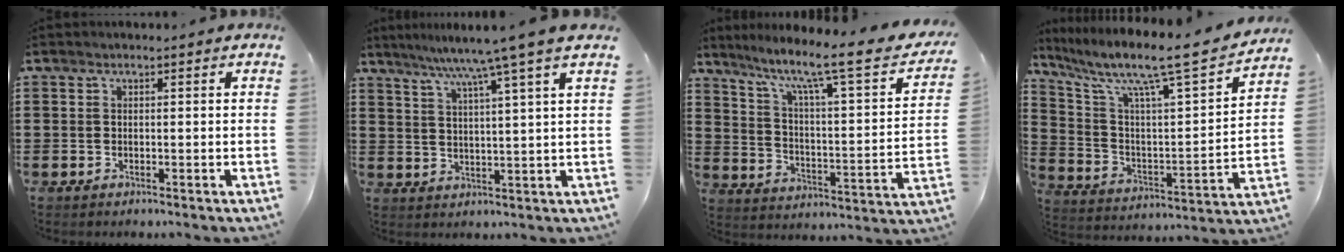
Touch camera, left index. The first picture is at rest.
{"total": 7.4, "force": [5.7, -1.6, 4.5], "torque": [-0.105, -0.023, 0.092]}
{"total": 9.0, "force": [6.7, 0.6, 5.9], "torque": [-0.124, -0.057, 0.098]}
{"total": 9.2, "force": [7.4, 0.5, 5.6], "torque": [-0.133, -0.059, 0.108]}